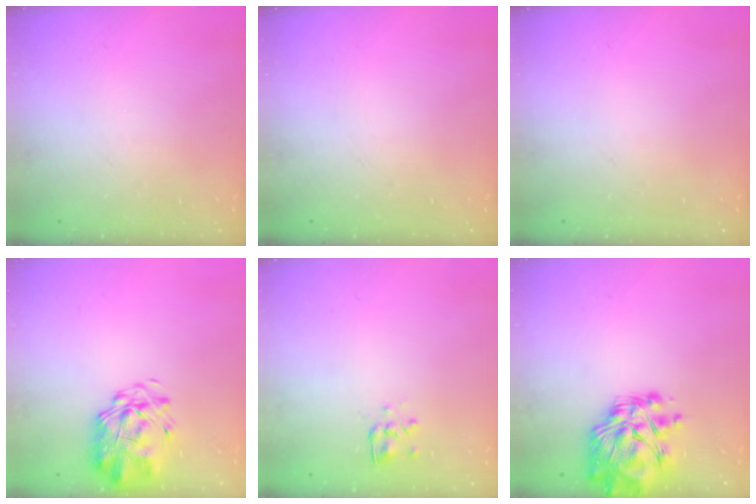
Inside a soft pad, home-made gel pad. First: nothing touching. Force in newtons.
{"total": 0.0}
{"total": 0.0}
{"total": 2.6, "press": 2.1, "slide": 1.6}
{"total": 2.9, "press": 2.6, "slide": 1.3}
{"total": 11.9, "press": 11.0, "slide": 4.7}